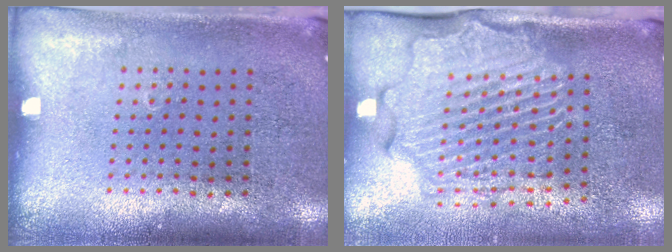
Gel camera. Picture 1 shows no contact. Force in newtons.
{"total": 2.6, "press": 2.3, "slide": 1.3}